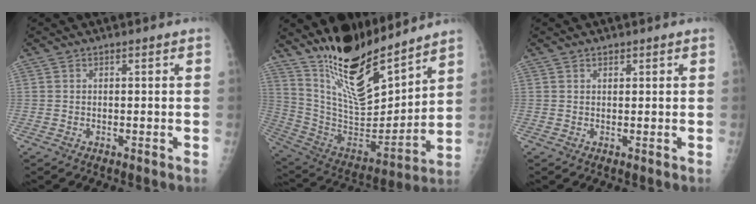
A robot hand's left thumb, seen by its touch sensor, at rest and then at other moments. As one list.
[{"total": 20.4, "force": [16.1, 6.3, 10.9], "torque": [-0.148, -0.111, 0.298]}, {"total": 0.9, "force": [0.6, 0.6, 0.4], "torque": [-0.001, -0.003, 0.008]}]